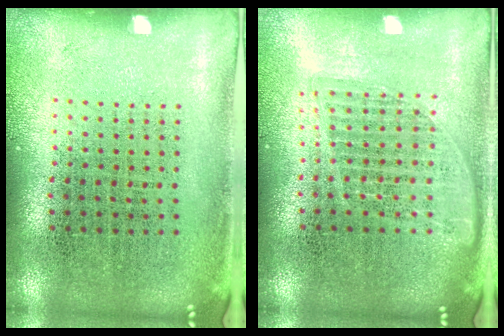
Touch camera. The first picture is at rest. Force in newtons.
{"total": 1.6, "press": 1.4, "slide": 0.8}